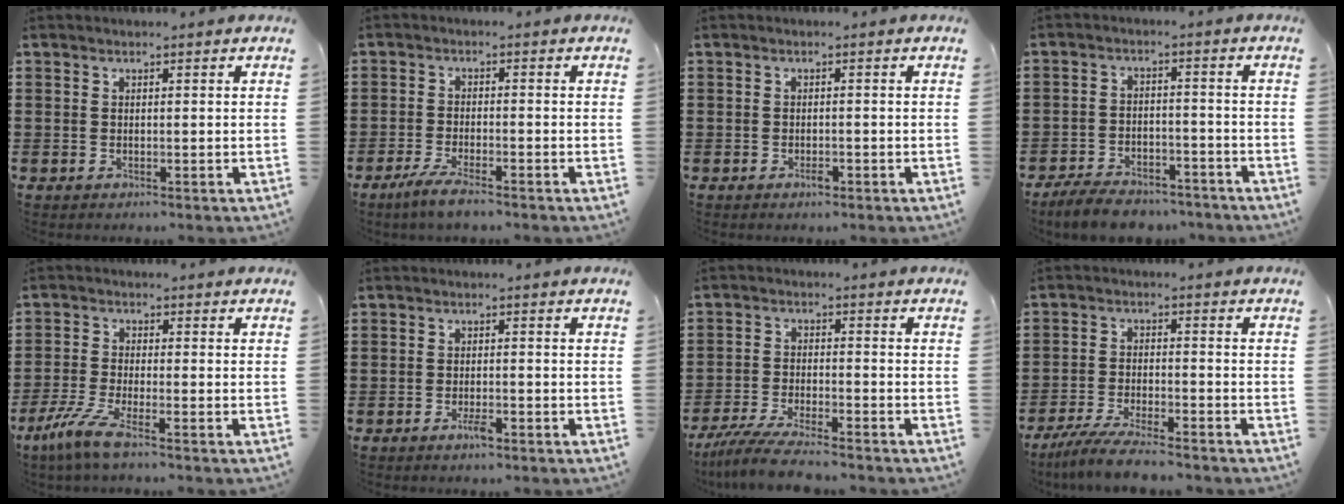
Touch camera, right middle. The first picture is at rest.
{"total": 3.7, "force": [-2.9, 0.1, 2.2], "torque": [-0.051, -0.008, -0.057]}
{"total": 1.0, "force": [-0.6, 0.4, 0.7], "torque": [-0.016, -0.003, -0.011]}
{"total": 6.2, "force": [-5.7, 1.4, 1.9], "torque": [-0.038, 0.010, -0.111]}
{"total": 5.3, "force": [-3.4, 0.5, 4.1], "torque": [-0.109, -0.021, -0.071]}
{"total": 2.2, "force": [-1.3, 0.5, 1.7], "torque": [-0.036, -0.002, -0.027]}
{"total": 6.0, "force": [-5.3, 0.3, 2.7], "torque": [-0.070, -0.017, -0.106]}
{"total": 6.0, "force": [-5.4, 0.3, 2.6], "torque": [-0.063, -0.014, -0.105]}